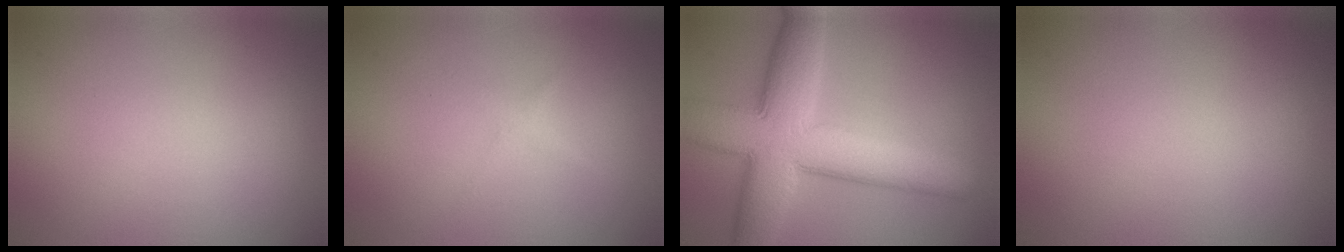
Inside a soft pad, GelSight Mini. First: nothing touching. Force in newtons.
{"total": 0.9, "press": 0.9, "slide": 0.0}
{"total": 11.2, "press": 11.2, "slide": 0.4}
{"total": 0.0}